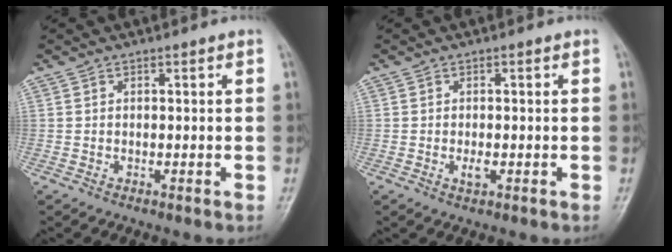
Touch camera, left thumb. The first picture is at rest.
{"total": 1.8, "force": [-0.4, 0.9, 1.5], "torque": [-0.026, -0.002, -0.007]}